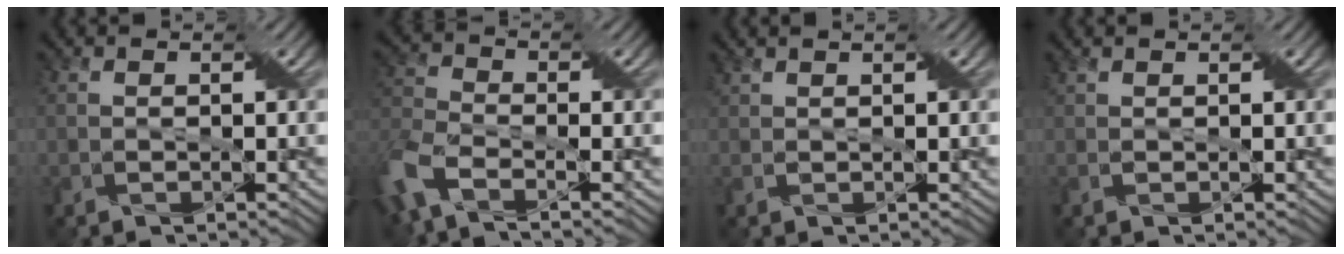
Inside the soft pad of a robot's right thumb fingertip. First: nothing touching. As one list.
[{"total": 8.4, "force": [-4.5, 4.0, 5.9], "torque": [-0.147, -0.018, -0.101]}, {"total": 1.2, "force": [1.1, 0.1, 0.5], "torque": [-0.020, 0.008, 0.024]}, {"total": 0.9, "force": [0.8, 0.2, 0.3], "torque": [-0.014, 0.007, 0.018]}]